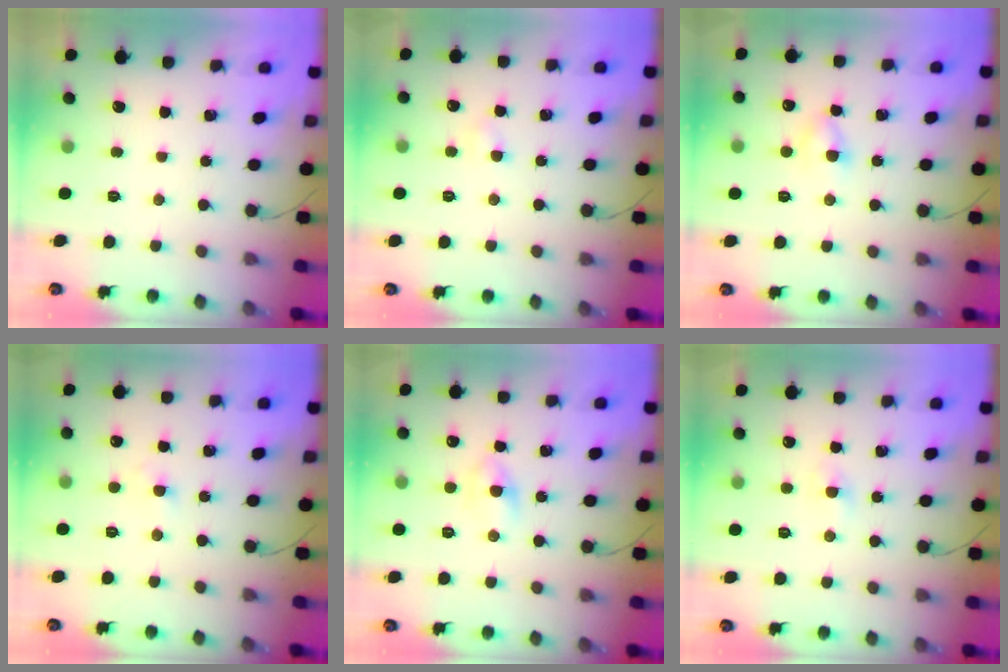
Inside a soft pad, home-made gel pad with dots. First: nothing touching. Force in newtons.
{"total": 2.7, "press": 2.6, "slide": 0.9}
{"total": 3.1, "press": 2.8, "slide": 1.4}
{"total": 1.9, "press": 1.6, "slide": 1.0}
{"total": 2.8, "press": 2.6, "slide": 1.2}
{"total": 2.1, "press": 1.9, "slide": 0.7}